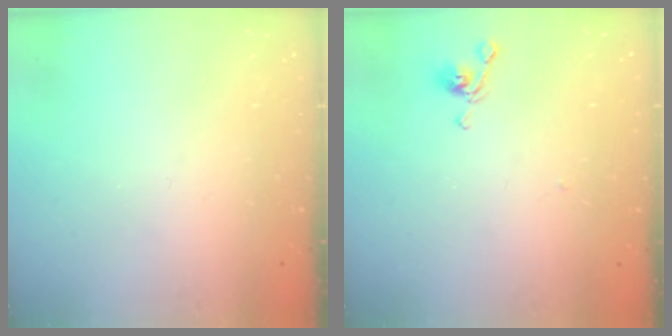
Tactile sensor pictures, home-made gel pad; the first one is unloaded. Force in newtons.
{"total": 4.6, "press": 4.5, "slide": 0.2}